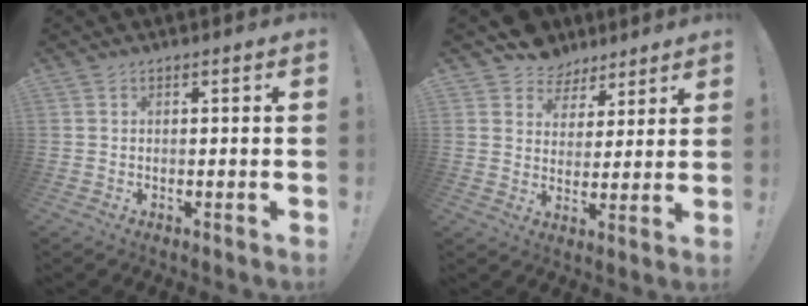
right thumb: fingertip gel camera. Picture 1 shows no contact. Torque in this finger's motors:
{"motor_torque": [-0.03, 0.86, 0.42, 0.53, 0.01]}